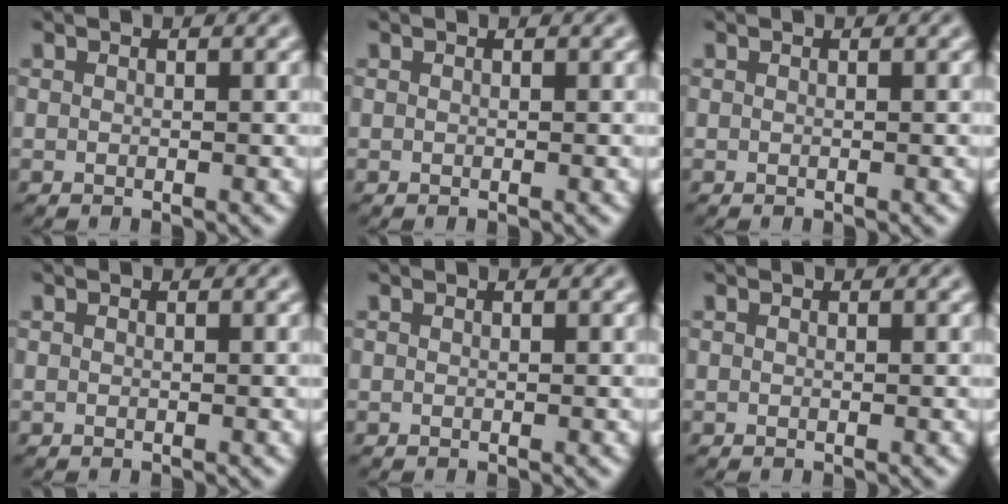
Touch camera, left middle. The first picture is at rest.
{"total": 0.0}
{"total": 0.0}
{"total": 0.0}
{"total": 0.0}
{"total": 0.0}